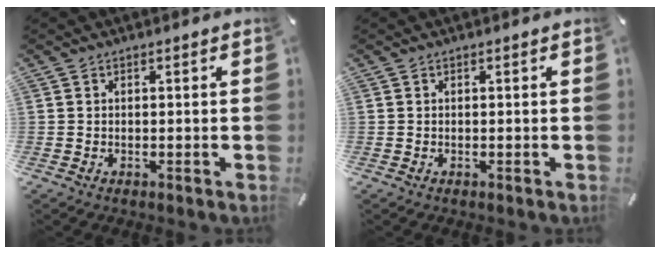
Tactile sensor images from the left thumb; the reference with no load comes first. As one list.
[{"total": 0.0}]